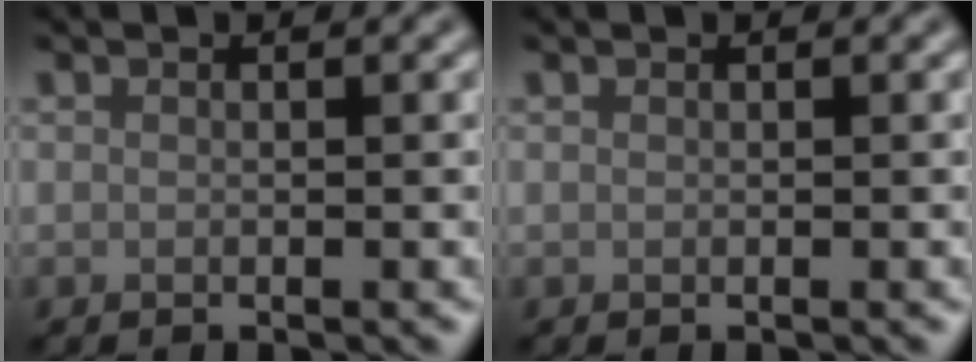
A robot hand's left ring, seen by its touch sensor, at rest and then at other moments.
{"total": 0.0}